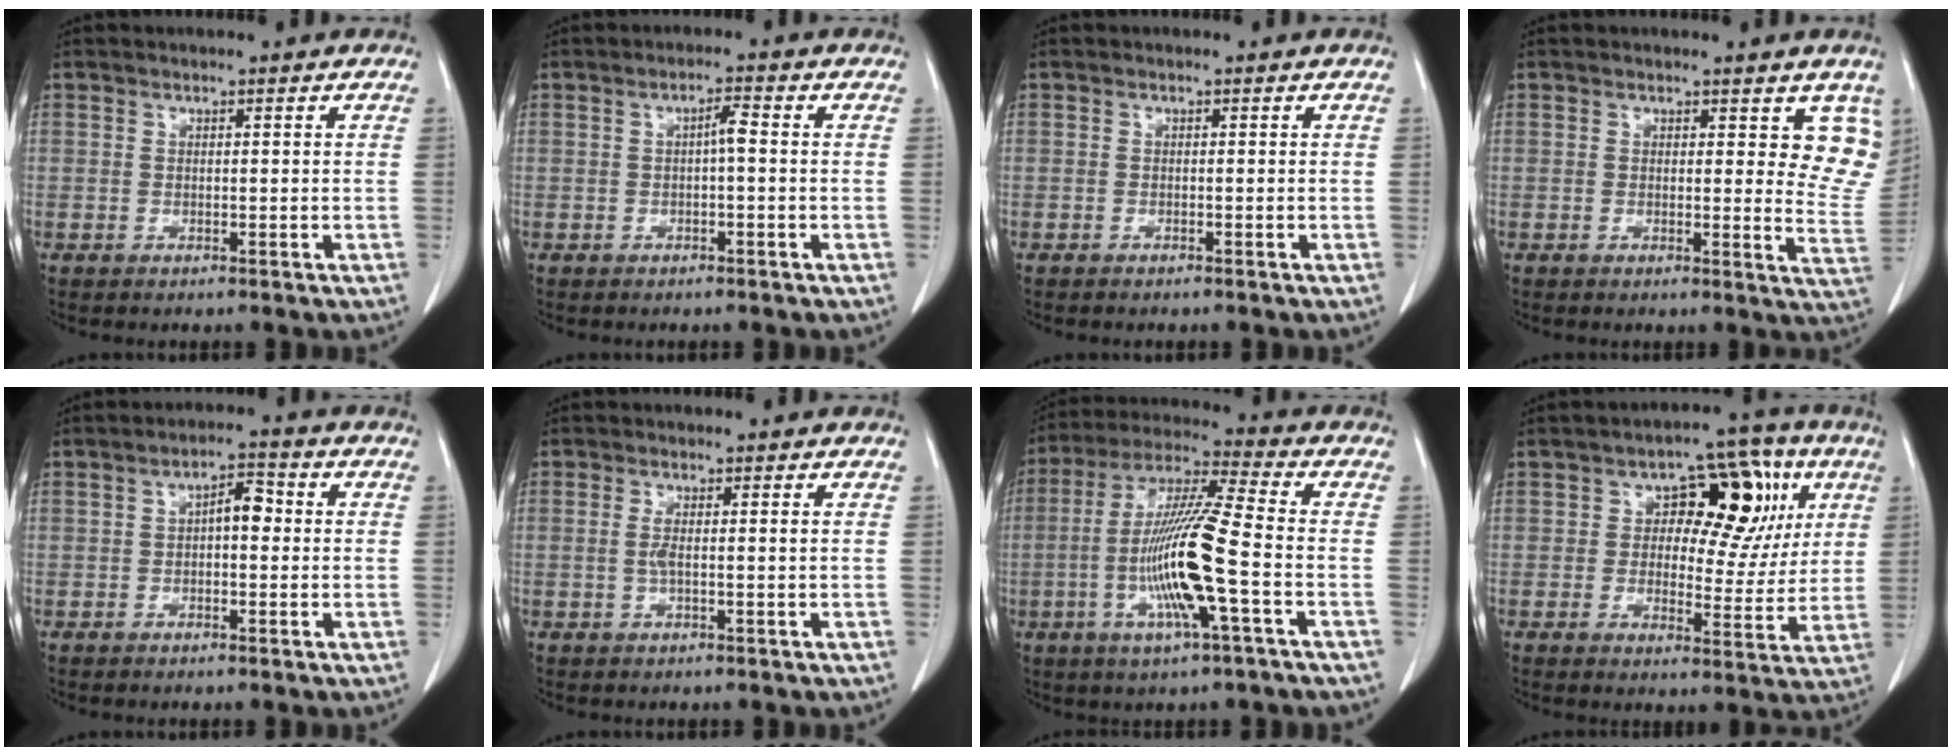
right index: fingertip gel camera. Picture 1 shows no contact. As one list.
[{"total": 2.1, "force": [0.0, 0.2, 2.1], "torque": [-0.034, 0.005, -0.001]}, {"total": 0.0}, {"total": 6.9, "force": [4.9, 2.8, 3.9], "torque": [-0.021, -0.027, 0.041]}, {"total": 4.0, "force": [0.3, 1.7, 3.6], "torque": [-0.058, 0.018, 0.002]}, {"total": 1.8, "force": [0.0, 0.1, 1.8], "torque": [-0.041, -0.001, -0.001]}, {"total": 14.4, "force": [-3.5, 0.0, 14.0], "torque": [-0.282, -0.007, -0.074]}, {"total": 12.2, "force": [3.8, 6.9, 9.2], "torque": [-0.097, 0.034, 0.051]}]